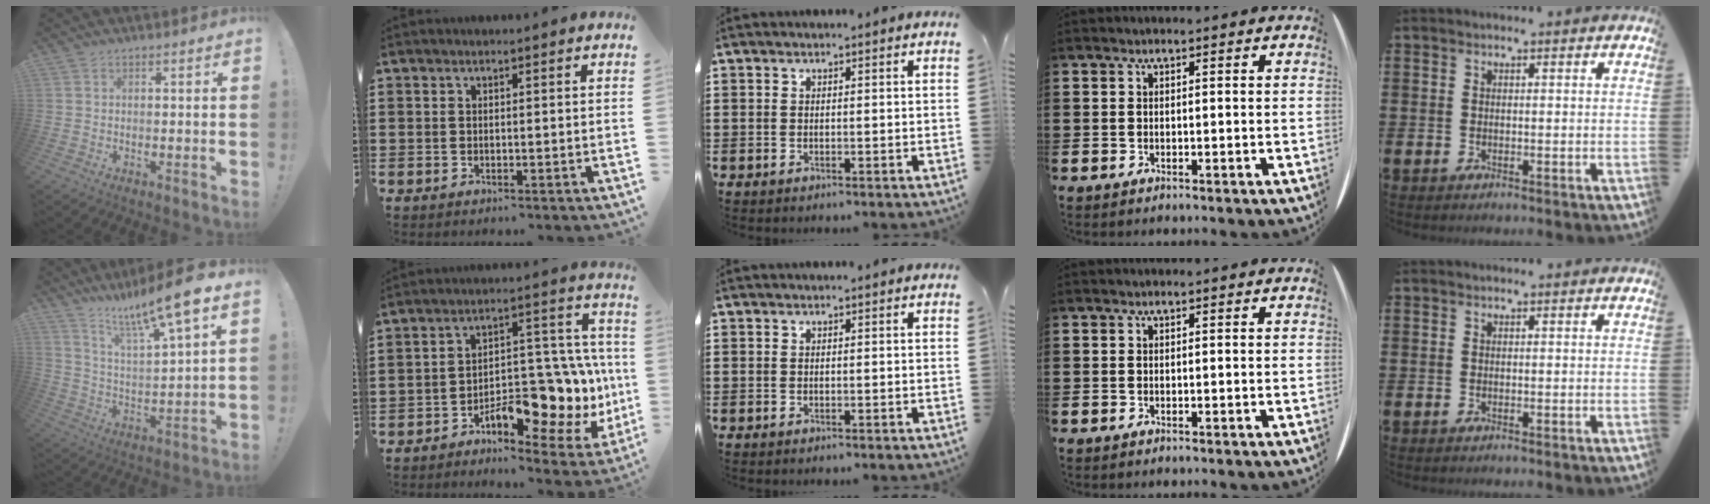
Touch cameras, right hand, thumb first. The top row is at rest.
{"thumb": {"total": 14.2, "force": [10.7, 0.7, 9.2], "torque": [-0.165, -0.077, 0.169]}, "index": {"total": 12.7, "force": [-4.1, 7.2, 9.7], "torque": [-0.109, -0.005, -0.066]}}